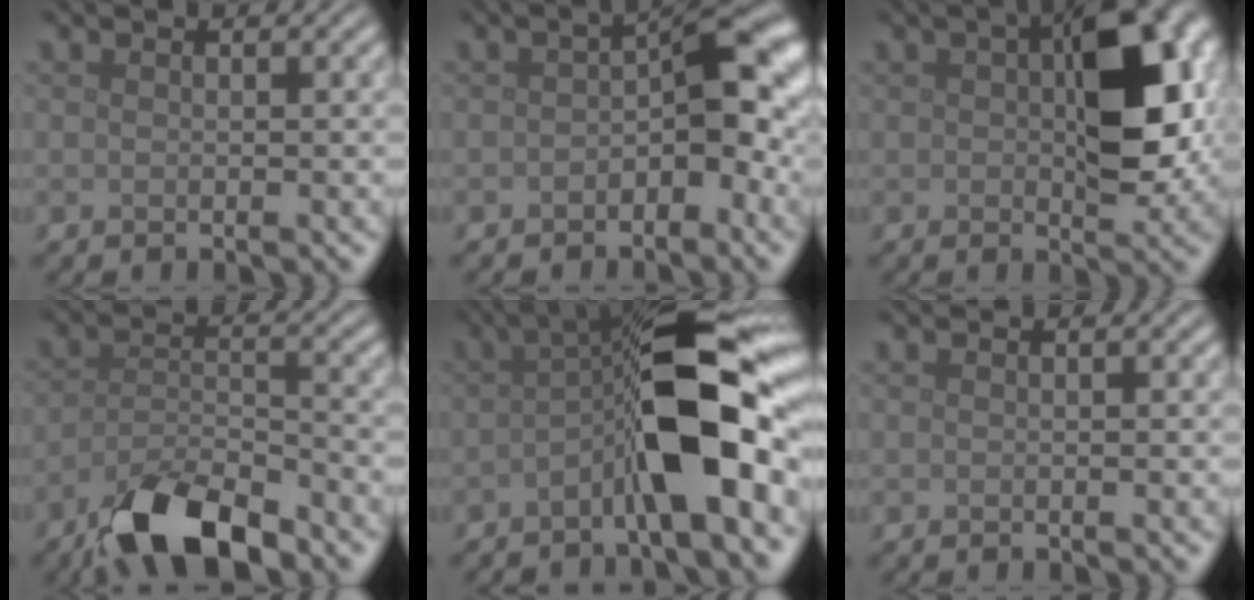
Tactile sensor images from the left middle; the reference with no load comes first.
{"total": 5.8, "force": [-0.9, 3.0, 4.9], "torque": [-0.052, 0.014, -0.024]}
{"total": 10.6, "force": [1.4, 5.7, 8.9], "torque": [-0.121, 0.008, 0.020]}
{"total": 8.4, "force": [-6.2, 2.6, 5.0], "torque": [-0.090, -0.007, -0.117]}
{"total": 10.7, "force": [-1.5, 3.0, 10.2], "torque": [-0.160, 0.014, -0.038]}
{"total": 0.0}